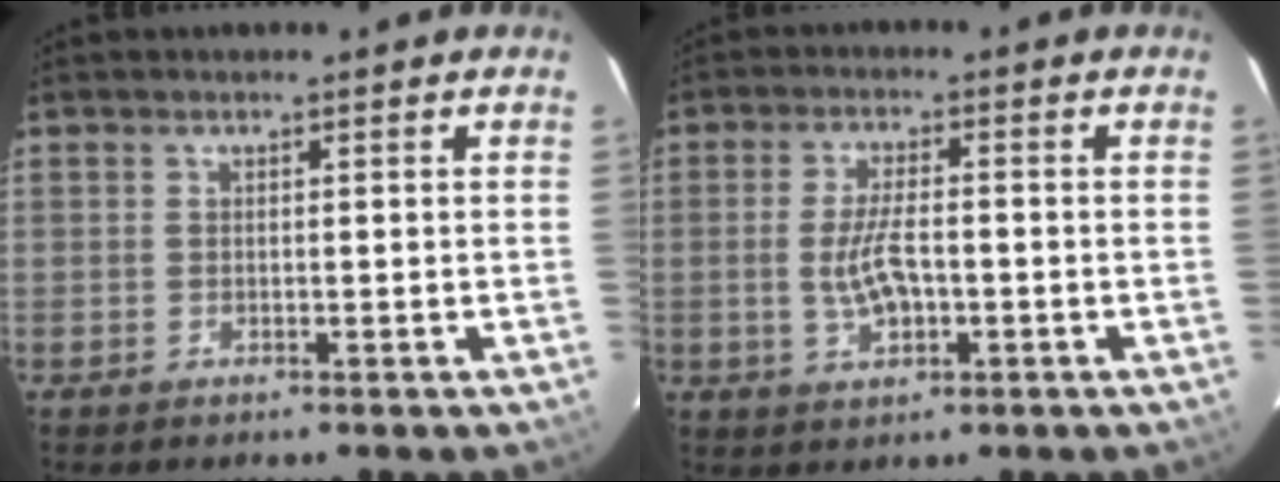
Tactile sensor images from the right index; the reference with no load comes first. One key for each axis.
{"total": 6.8, "fx": -1.2, "fy": 2.8, "fz": 6.1, "tx": -0.121, "ty": -0.002, "tz": -0.017}